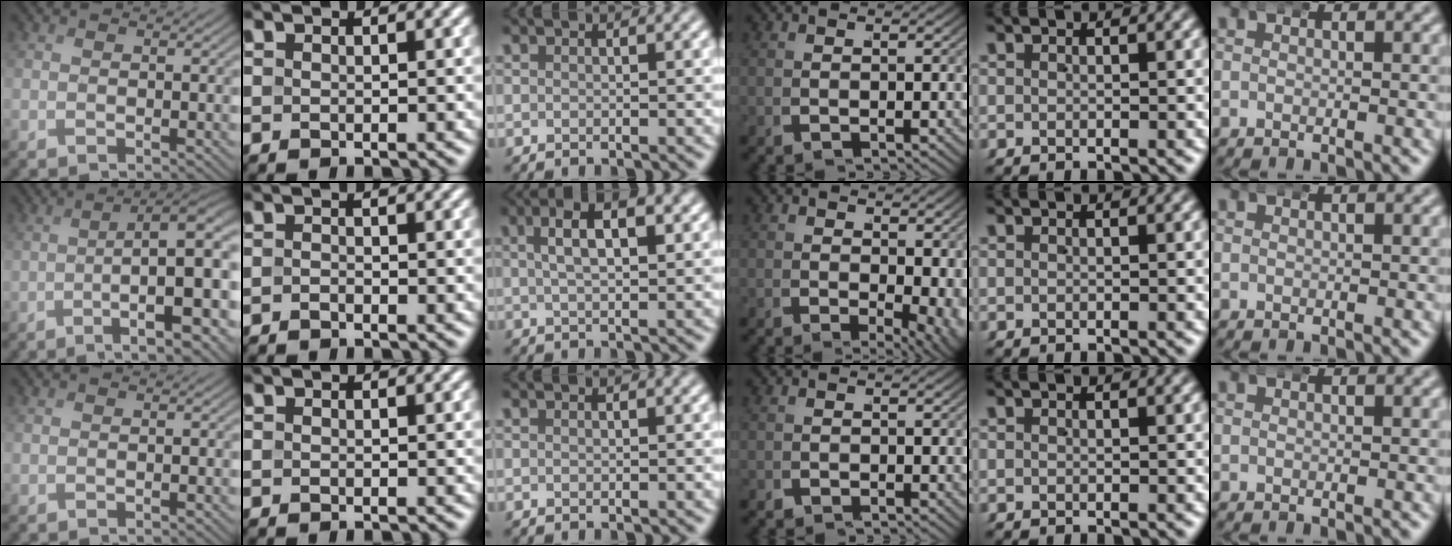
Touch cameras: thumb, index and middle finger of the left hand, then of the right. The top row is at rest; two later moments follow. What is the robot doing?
{"motion": "wrap", "object": "arm wrap"}